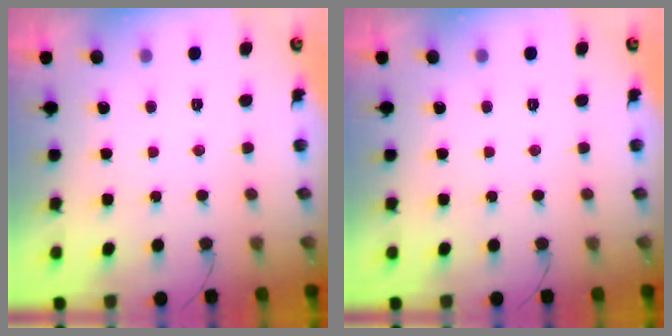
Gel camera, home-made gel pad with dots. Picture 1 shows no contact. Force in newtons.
{"total": 0.0}